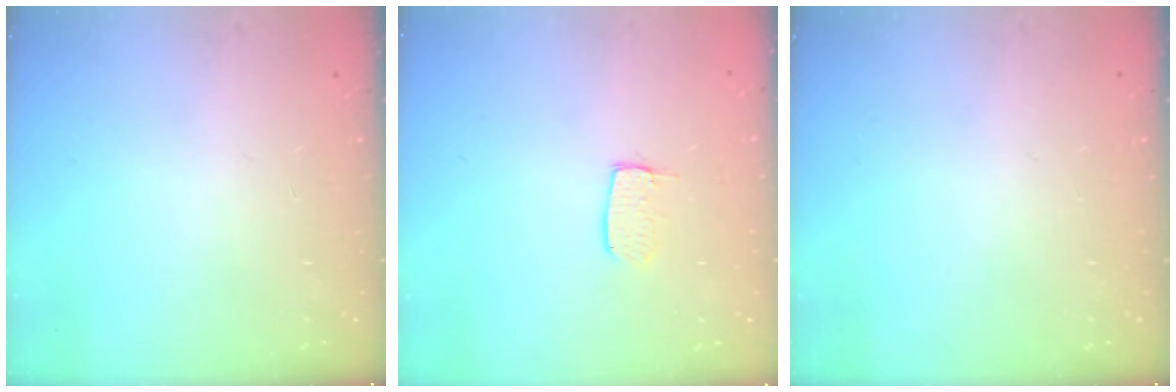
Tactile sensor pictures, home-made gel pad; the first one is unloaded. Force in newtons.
{"total": 5.2, "press": 5.1, "slide": 0.5}
{"total": 0.0}